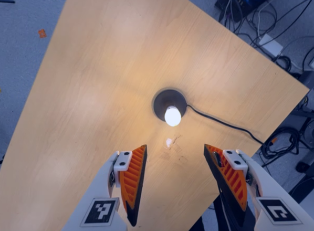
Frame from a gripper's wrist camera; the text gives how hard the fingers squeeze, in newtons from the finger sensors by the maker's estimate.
{"total": 0.0}